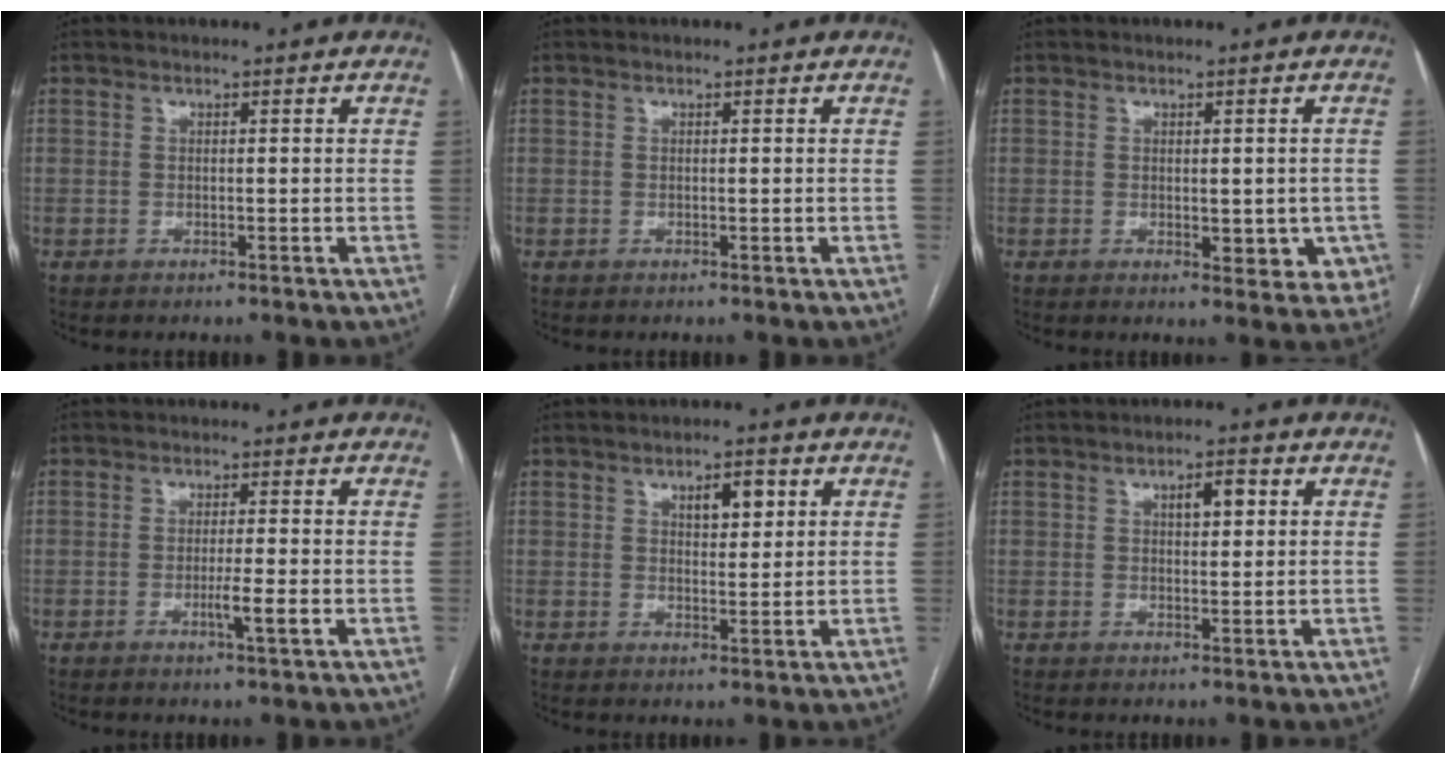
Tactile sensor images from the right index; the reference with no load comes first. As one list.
[{"total": 0.0}, {"total": 5.9, "force": [-1.3, 3.1, 4.9], "torque": [-0.035, -0.001, -0.010]}, {"total": 3.1, "force": [-1.0, -0.2, 2.9], "torque": [-0.048, -0.004, -0.017]}, {"total": 4.1, "force": [1.8, 1.6, 3.3], "torque": [-0.051, 0.005, 0.028]}, {"total": 3.4, "force": [1.2, 1.2, 2.9], "torque": [-0.047, 0.007, 0.017]}]